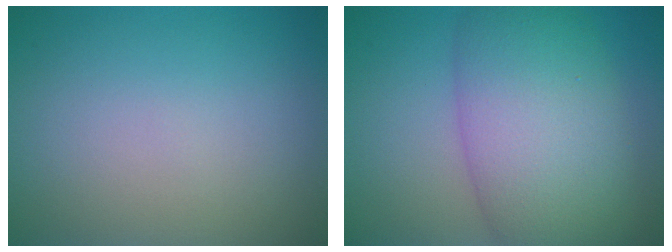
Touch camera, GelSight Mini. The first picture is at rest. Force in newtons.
{"total": 10.1, "press": 10.1, "slide": 0.3}